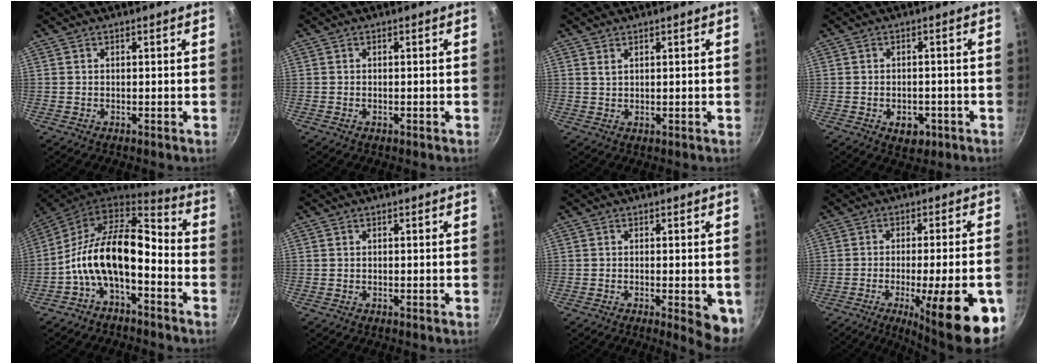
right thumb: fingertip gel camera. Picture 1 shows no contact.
{"total": 0.6, "force": [-0.3, 0.3, 0.4], "torque": [-0.006, 0.002, -0.005]}
{"total": 1.2, "force": [0.9, 0.5, 0.7], "torque": [-0.012, -0.006, 0.017]}
{"total": 5.0, "force": [-2.0, 3.3, 3.1], "torque": [-0.027, 0.010, -0.018]}
{"total": 15.8, "force": [-4.0, 8.4, 12.7], "torque": [-0.223, 0.064, -0.091]}
{"total": 0.0}
{"total": 6.3, "force": [-1.6, 1.8, 5.9], "torque": [-0.063, -0.003, -0.017]}
{"total": 19.6, "force": [-7.2, 4.5, 17.7], "torque": [-0.224, 0.014, -0.092]}